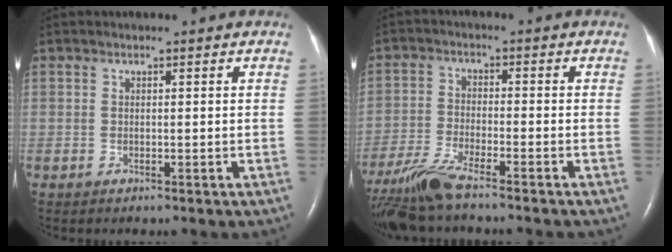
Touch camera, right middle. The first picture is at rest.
{"total": 8.8, "force": [-7.5, 0.1, 4.6], "torque": [-0.097, -0.025, -0.139]}